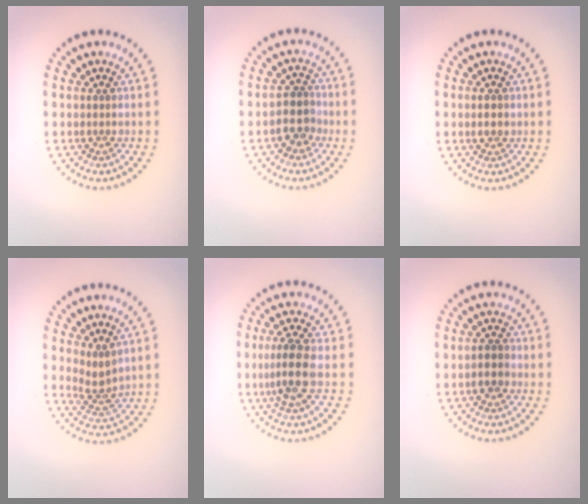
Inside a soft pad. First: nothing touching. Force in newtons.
{"total": 2.5, "press": 2.3, "slide": 1.0}
{"total": 1.0, "press": 1.0, "slide": 0.0}
{"total": 2.3, "press": 1.6, "slide": 1.6}
{"total": 3.7, "press": 3.3, "slide": 1.6}
{"total": 1.9, "press": 1.8, "slide": 0.6}